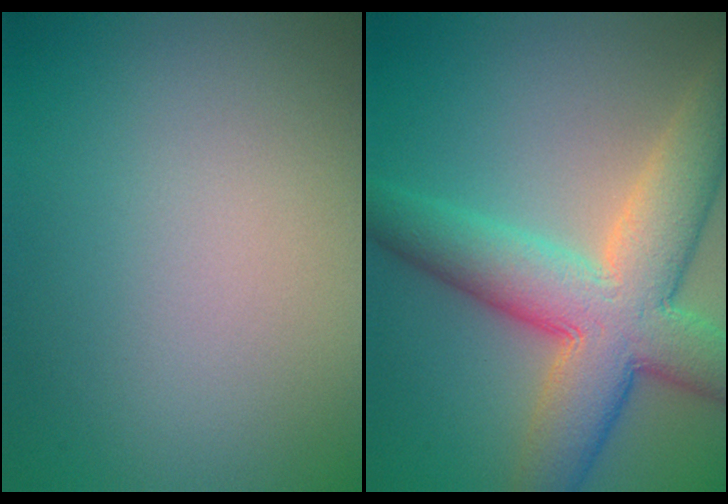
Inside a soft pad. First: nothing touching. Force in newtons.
{"total": 9.9, "press": 9.9, "slide": 0.6}